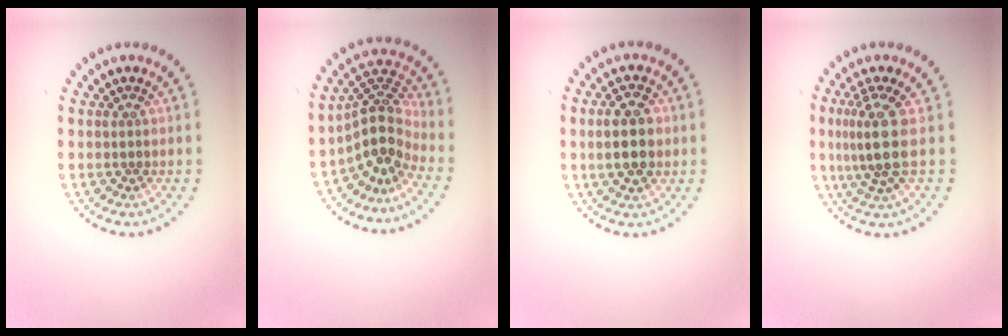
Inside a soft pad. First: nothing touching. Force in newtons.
{"total": 4.1, "press": 2.8, "slide": 3.0}
{"total": 4.2, "press": 4.1, "slide": 0.2}
{"total": 3.7, "press": 2.6, "slide": 2.6}